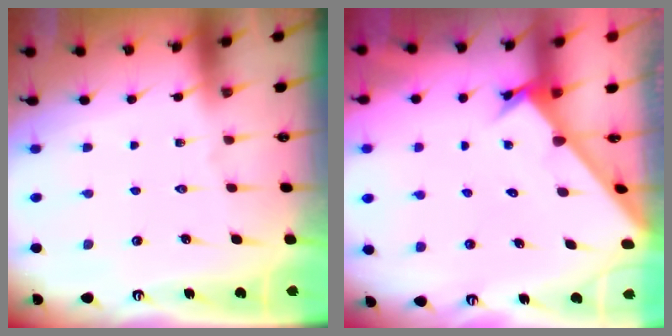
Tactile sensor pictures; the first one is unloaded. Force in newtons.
{"total": 2.4, "press": 2.4, "slide": 0.1}